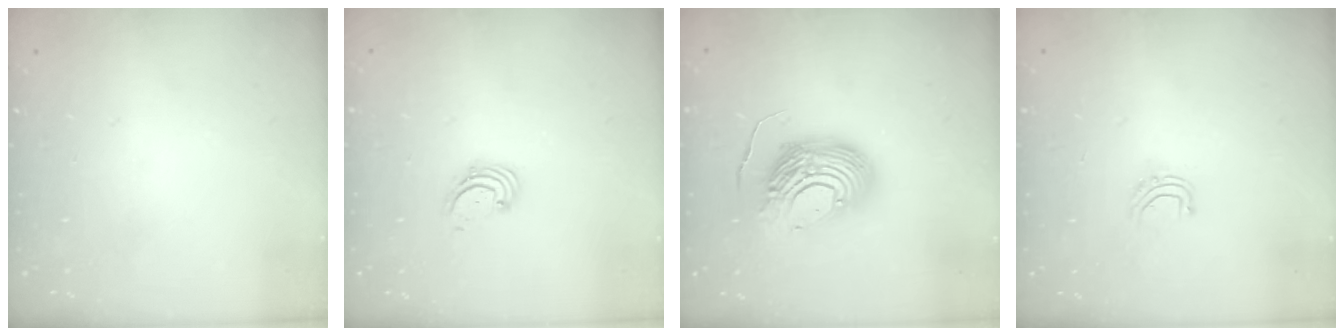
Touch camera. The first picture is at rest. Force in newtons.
{"total": 1.6, "press": 1.6, "slide": 0.2}
{"total": 17.7, "press": 17.6, "slide": 1.6}
{"total": 4.2, "press": 4.2, "slide": 0.2}